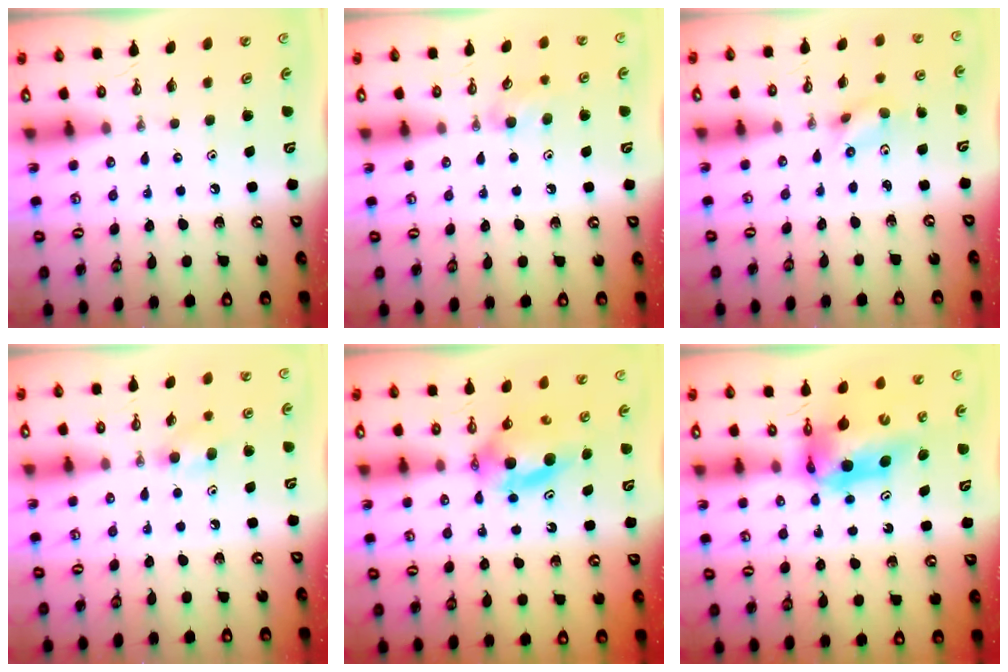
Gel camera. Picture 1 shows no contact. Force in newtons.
{"total": 7.5, "press": 7.4, "slide": 1.4}
{"total": 2.9, "press": 1.1, "slide": 2.7}
{"total": 6.2, "press": 6.1, "slide": 0.8}
{"total": 7.7, "press": 5.1, "slide": 5.8}
{"total": 8.2, "press": 8.1, "slide": 0.8}